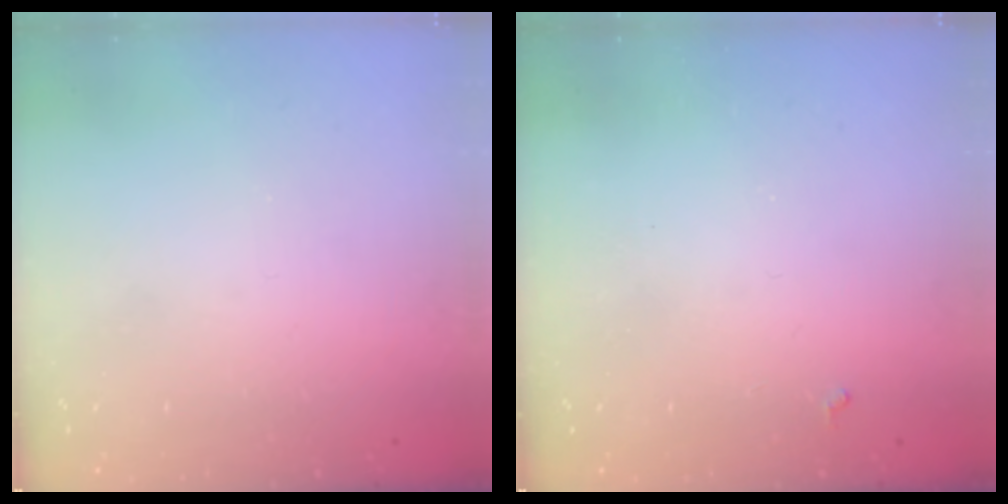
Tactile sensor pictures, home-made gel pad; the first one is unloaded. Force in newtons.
{"total": 3.0, "press": 2.9, "slide": 0.5}